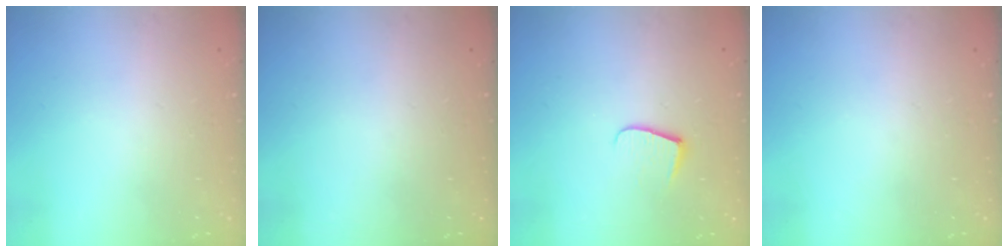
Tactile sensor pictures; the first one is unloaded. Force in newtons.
{"total": 0.0}
{"total": 7.7, "press": 7.7, "slide": 0.6}
{"total": 0.0}